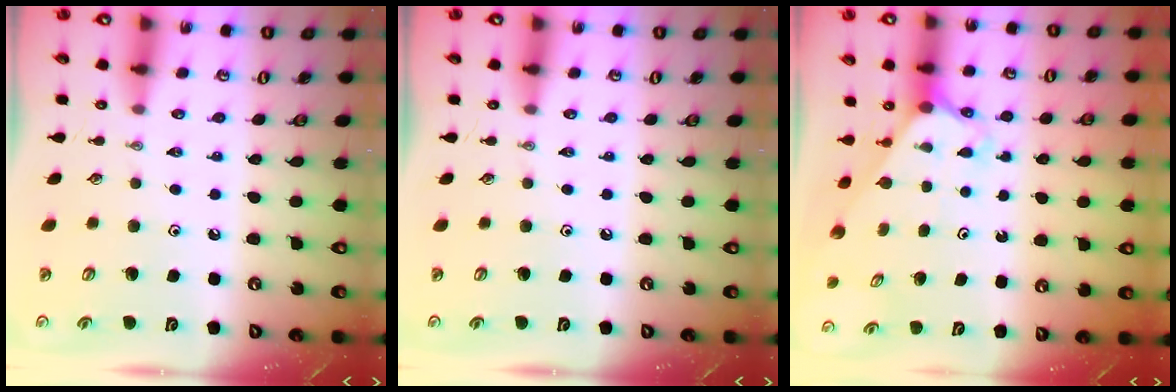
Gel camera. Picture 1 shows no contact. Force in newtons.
{"total": 0.0}
{"total": 2.4, "press": 2.4, "slide": 0.2}